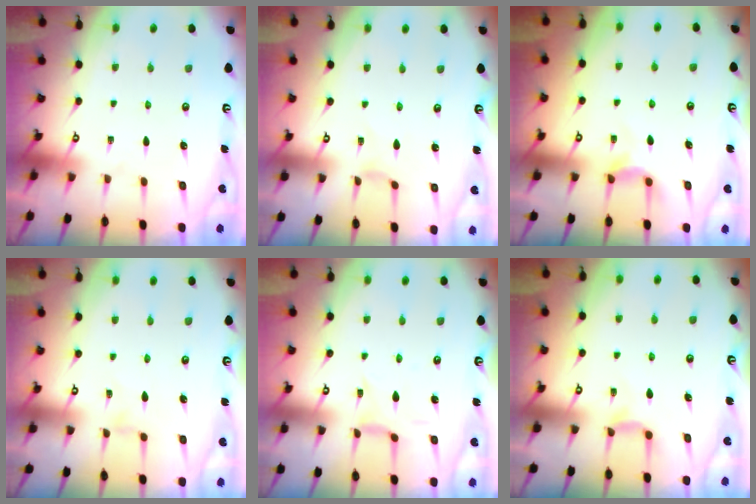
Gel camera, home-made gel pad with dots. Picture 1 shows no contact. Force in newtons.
{"total": 0.0}
{"total": 4.0, "press": 4.0, "slide": 0.2}
{"total": 0.8, "press": 0.8, "slide": 0.2}
{"total": 2.2, "press": 2.2, "slide": 0.3}
{"total": 5.8, "press": 5.8, "slide": 0.7}